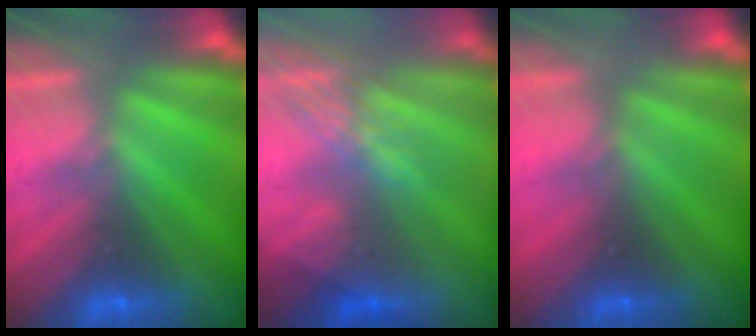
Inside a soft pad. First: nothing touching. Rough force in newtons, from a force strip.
{"total": 2.9}
{"total": 4.7}